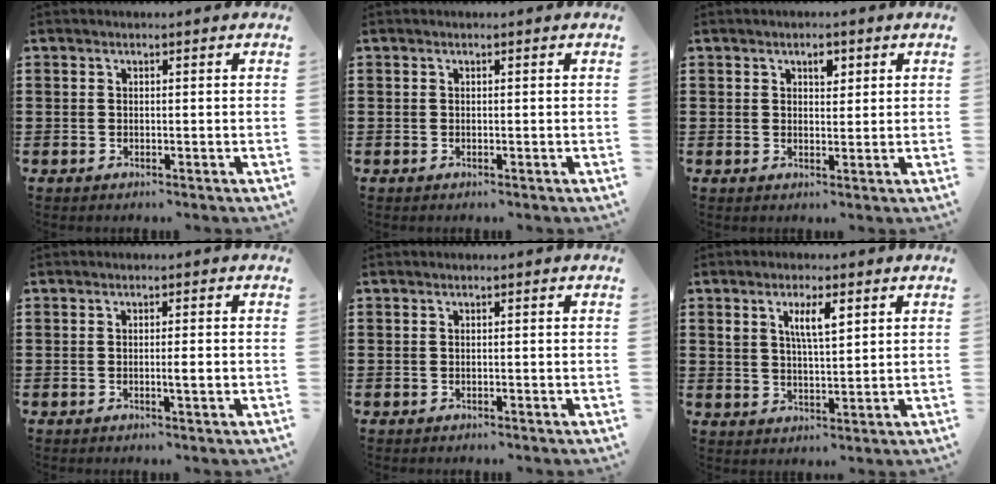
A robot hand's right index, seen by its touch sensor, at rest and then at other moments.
{"total": 0.0}
{"total": 2.3, "force": [1.2, 1.2, 1.6], "torque": [-0.021, -0.002, 0.016]}
{"total": 2.0, "force": [-0.3, 0.1, 2.0], "torque": [-0.033, -0.002, -0.006]}
{"total": 0.0}
{"total": 4.9, "force": [2.1, 1.5, 4.1], "torque": [-0.079, 0.004, 0.033]}